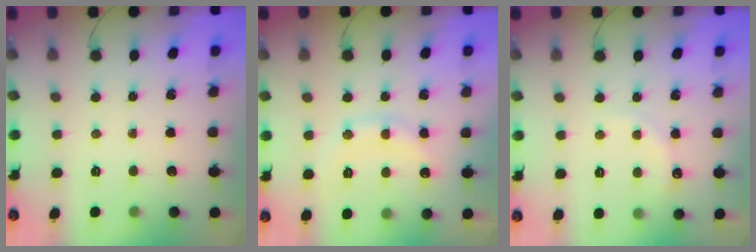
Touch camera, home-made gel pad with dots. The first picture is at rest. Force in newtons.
{"total": 12.2, "press": 12.1, "slide": 0.7}
{"total": 4.5, "press": 4.4, "slide": 1.0}